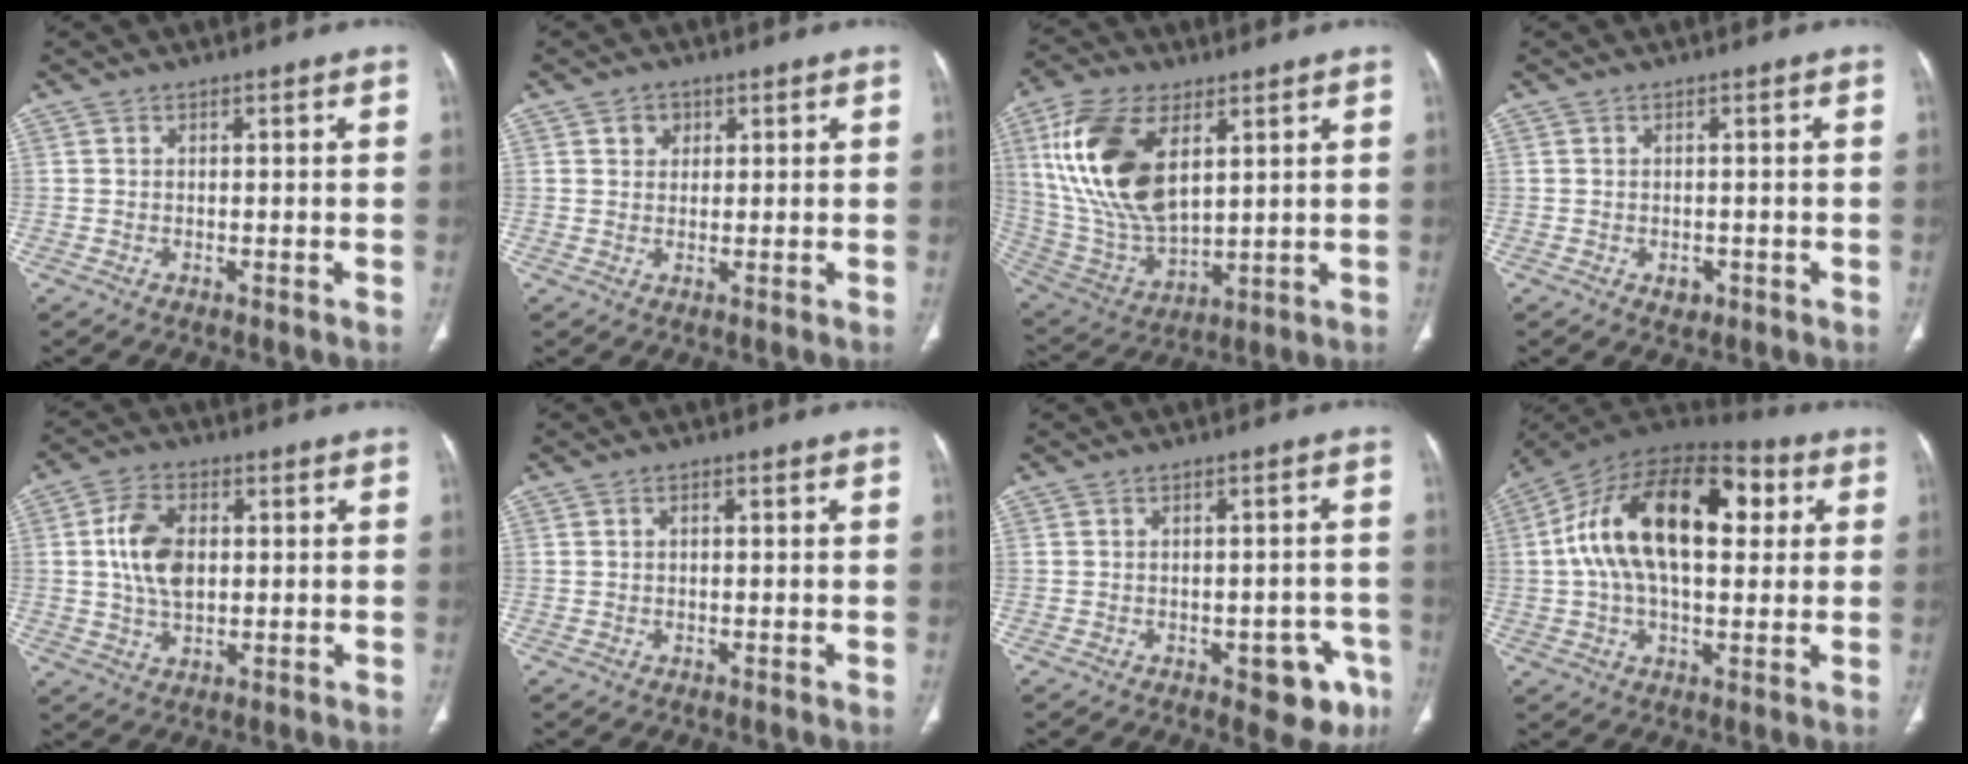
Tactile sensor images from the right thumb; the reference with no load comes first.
{"total": 2.5, "force": [1.1, 2.1, 0.8], "torque": [0.001, -0.004, 0.016]}
{"total": 20.3, "force": [6.6, 10.6, 16.0], "torque": [-0.316, -0.023, 0.134]}
{"total": 1.9, "force": [-0.7, 1.4, 1.0], "torque": [-0.008, 0.002, -0.003]}
{"total": 9.4, "force": [1.1, 5.7, 7.3], "torque": [-0.133, 0.001, 0.023]}
{"total": 0.8, "force": [0.1, 0.4, 0.6], "torque": [-0.013, 0.002, 0.001]}
{"total": 8.0, "force": [-3.7, 4.1, 5.8], "torque": [-0.037, 0.019, -0.038]}
{"total": 23.8, "force": [4.6, 12.7, 19.6], "torque": [-0.331, 0.034, 0.066]}